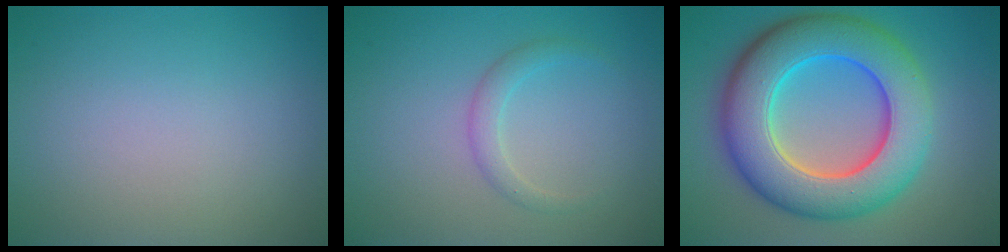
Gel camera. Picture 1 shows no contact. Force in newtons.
{"total": 1.5, "press": 1.5, "slide": 0.0}
{"total": 11.4, "press": 11.4, "slide": 0.4}